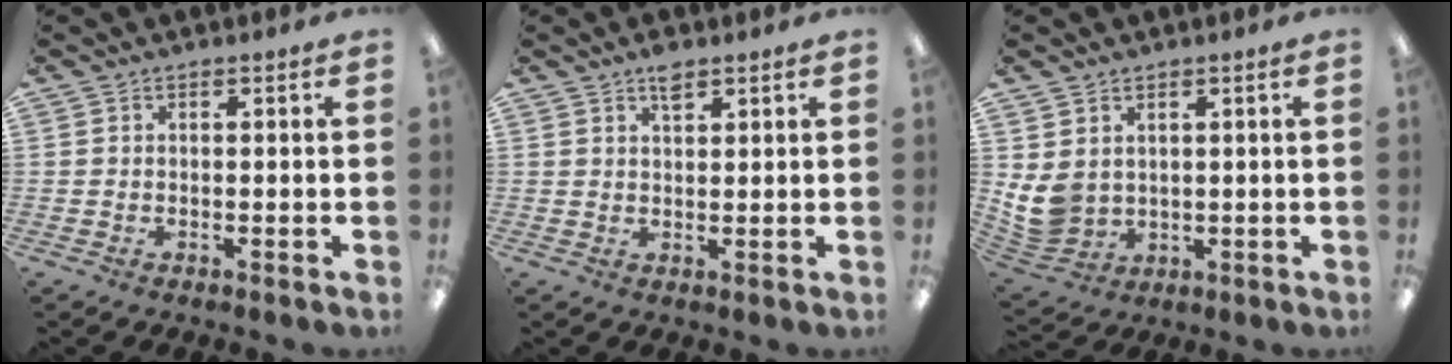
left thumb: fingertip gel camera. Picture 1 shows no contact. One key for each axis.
{"total": 3.4, "fx": 2.4, "fy": 1.3, "fz": 2.0, "tx": -0.029, "ty": -0.006, "tz": 0.039}
{"total": 7.8, "fx": 2.1, "fy": 6.5, "fz": 3.8, "tx": -0.095, "ty": -0.008, "tz": 0.044}